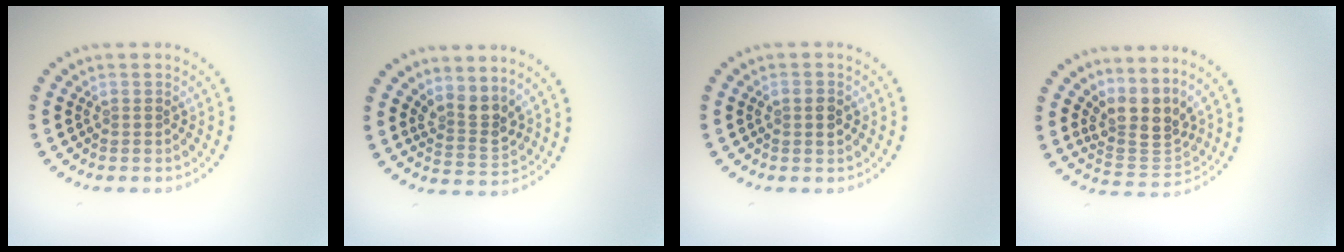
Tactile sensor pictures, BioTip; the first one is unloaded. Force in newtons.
{"total": 2.7, "press": 2.2, "slide": 1.7}
{"total": 1.9, "press": 1.9, "slide": 0.2}
{"total": 3.8, "press": 2.8, "slide": 2.6}